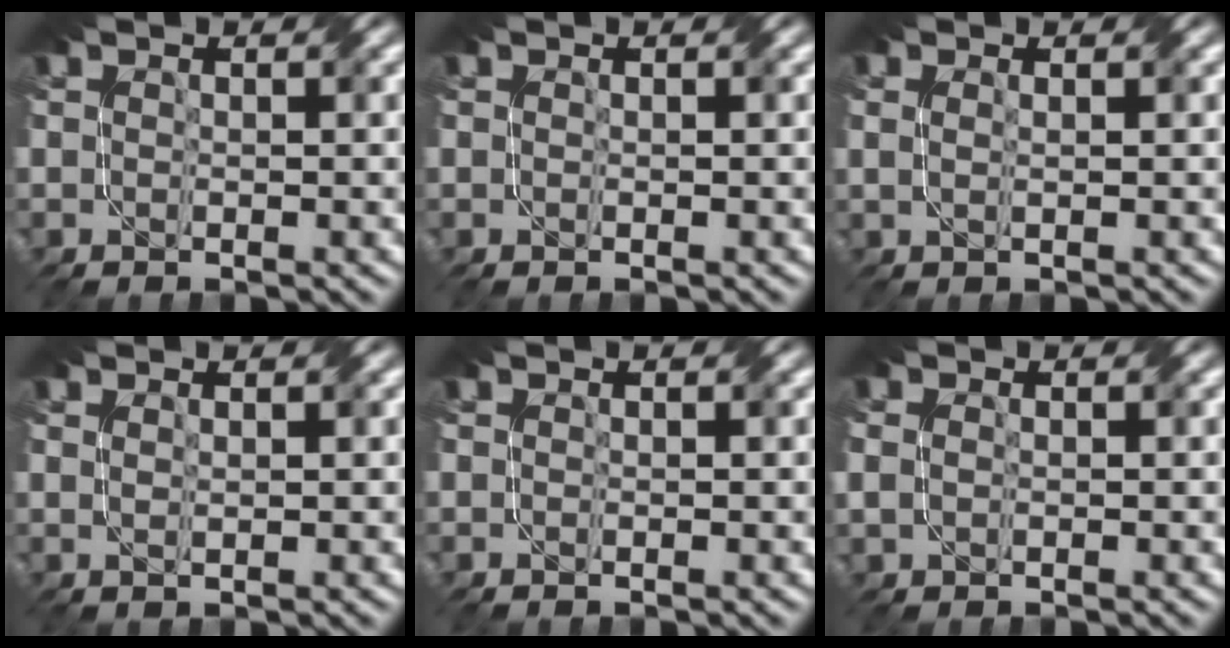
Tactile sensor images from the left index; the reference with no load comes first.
{"total": 0.0}
{"total": 1.2, "force": [0.8, 0.7, 0.6], "torque": [-0.004, 0.005, -0.003]}
{"total": 0.6, "force": [0.5, 0.1, 0.1], "torque": [-0.001, 0.002, 0.006]}
{"total": 0.0}
{"total": 1.5, "force": [0.5, 1.3, 0.5], "torque": [-0.020, 0.009, 0.011]}